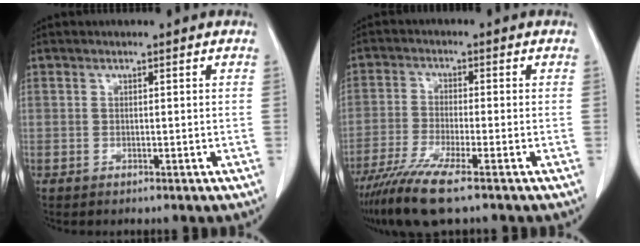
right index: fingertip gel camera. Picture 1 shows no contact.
{"total": 8.6, "force": [-6.0, 0.1, 6.2], "torque": [-0.119, -0.023, -0.109]}